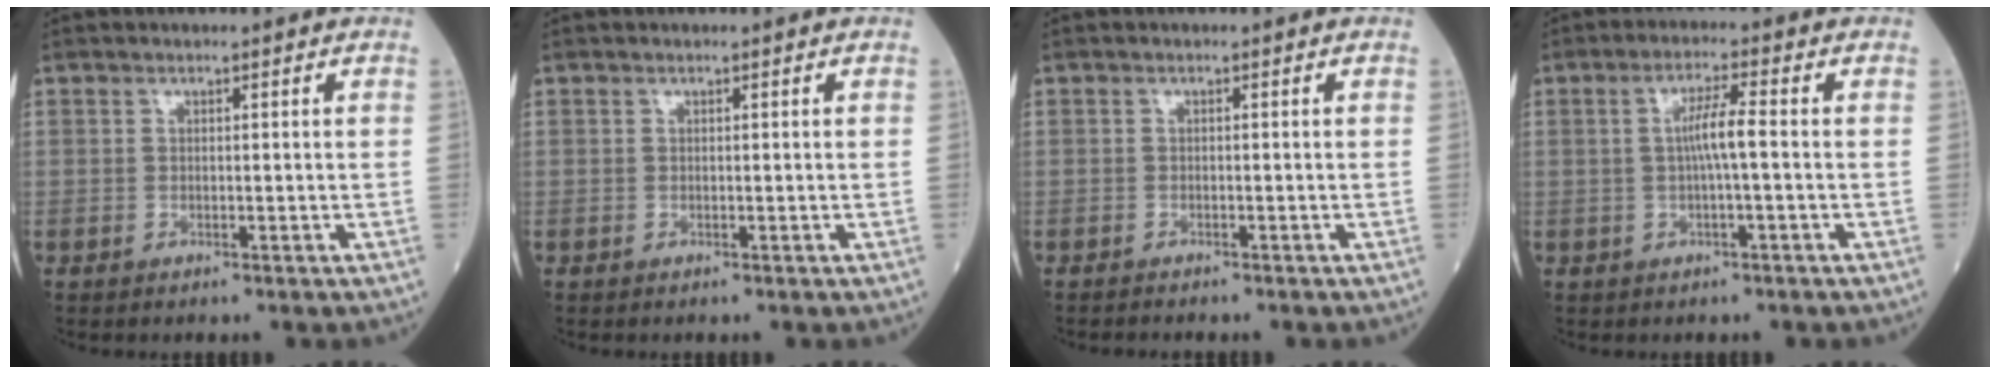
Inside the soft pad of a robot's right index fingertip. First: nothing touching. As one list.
[{"total": 0.0}, {"total": 1.2, "force": [-1.2, 0.0, 0.4], "torque": [-0.009, -0.001, -0.016]}, {"total": 4.1, "force": [-0.2, -0.1, 4.1], "torque": [-0.076, 0.008, -0.002]}]